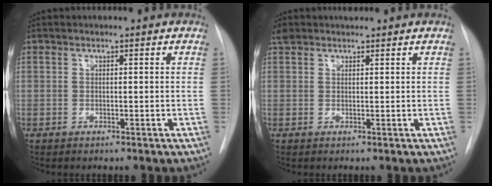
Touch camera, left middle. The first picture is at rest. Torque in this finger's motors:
{"motor_torque": [0.30, -0.27, -0.02, 0.02]}